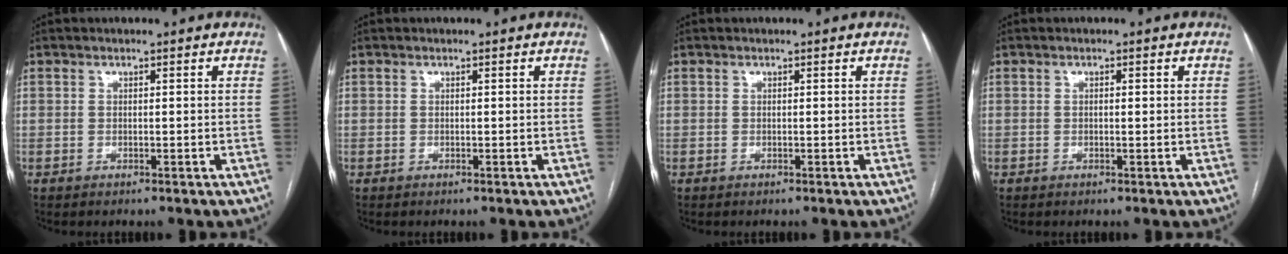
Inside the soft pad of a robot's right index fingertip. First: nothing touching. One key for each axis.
{"total": 0.0}
{"total": 0.0}
{"total": 1.0, "fx": 0.1, "fy": 0.3, "fz": 0.9, "tx": -0.016, "ty": 0.001, "tz": 0.002}